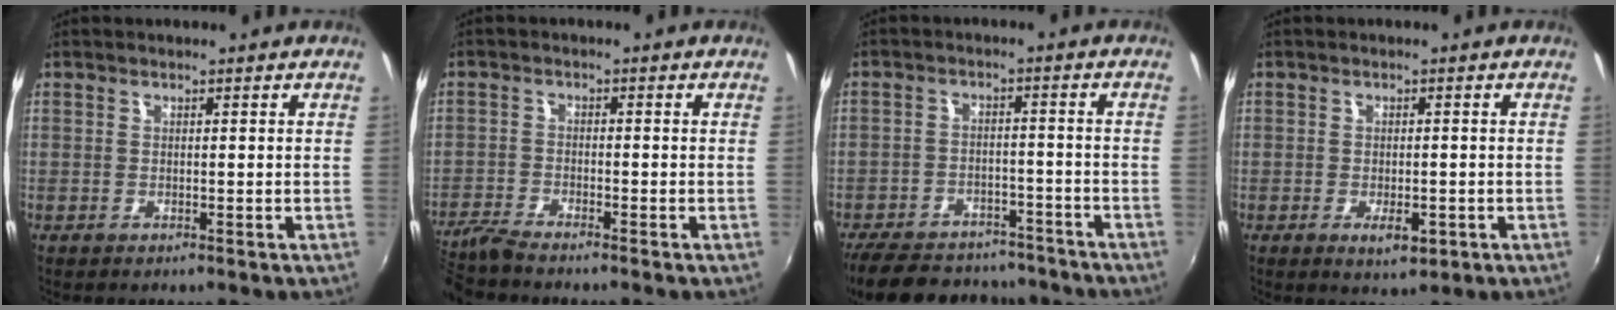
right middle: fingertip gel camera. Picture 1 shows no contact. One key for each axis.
{"total": 5.6, "fx": -5.2, "fy": -0.1, "fz": 2.0, "tx": -0.056, "ty": -0.020, "tz": -0.103}
{"total": 20.4, "fx": -16.9, "fy": 8.2, "fz": 8.0, "tx": -0.184, "ty": 0.016, "tz": -0.231}
{"total": 3.5, "fx": -1.3, "fy": 1.7, "fz": 2.8, "tx": -0.052, "ty": -0.009, "tz": -0.017}